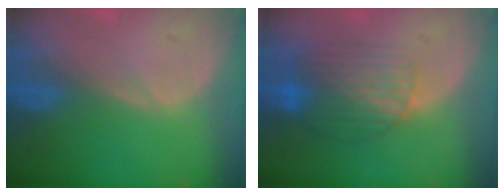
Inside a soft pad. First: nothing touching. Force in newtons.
{"total": 8.3, "press": 7.2, "slide": 4.1}